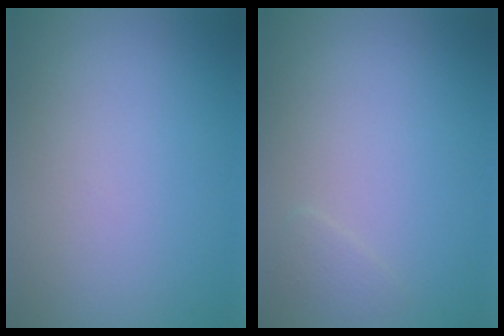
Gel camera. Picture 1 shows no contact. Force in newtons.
{"total": 0.9, "press": 0.9, "slide": 0.0}